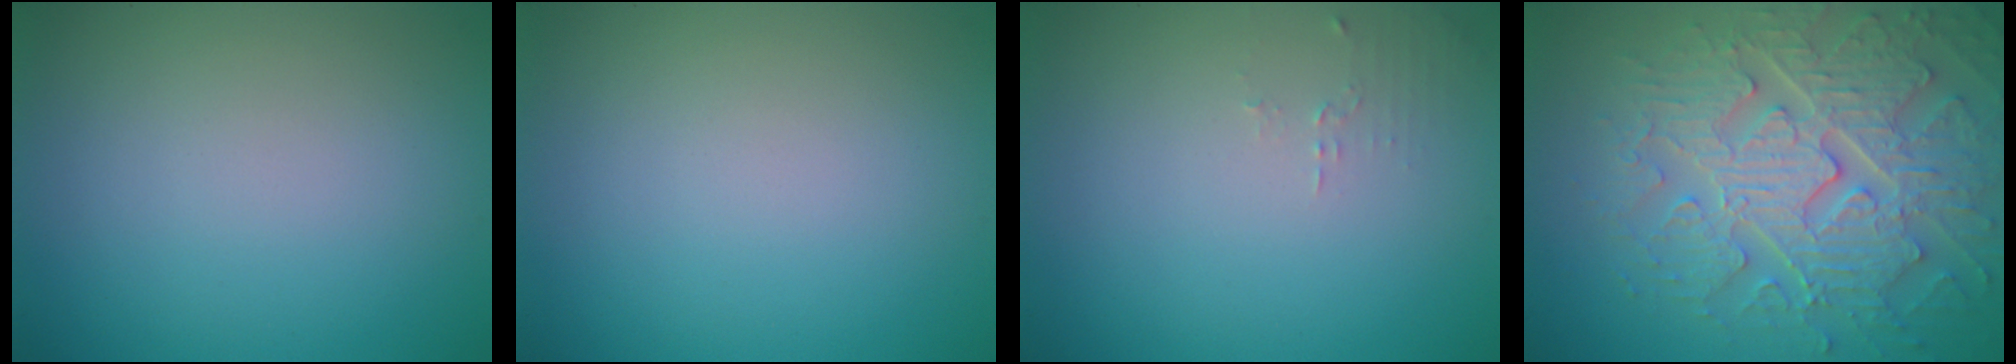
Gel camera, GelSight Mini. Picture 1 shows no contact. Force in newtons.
{"total": 0.0}
{"total": 0.9, "press": 0.9, "slide": 0.3}
{"total": 8.0, "press": 6.5, "slide": 4.7}